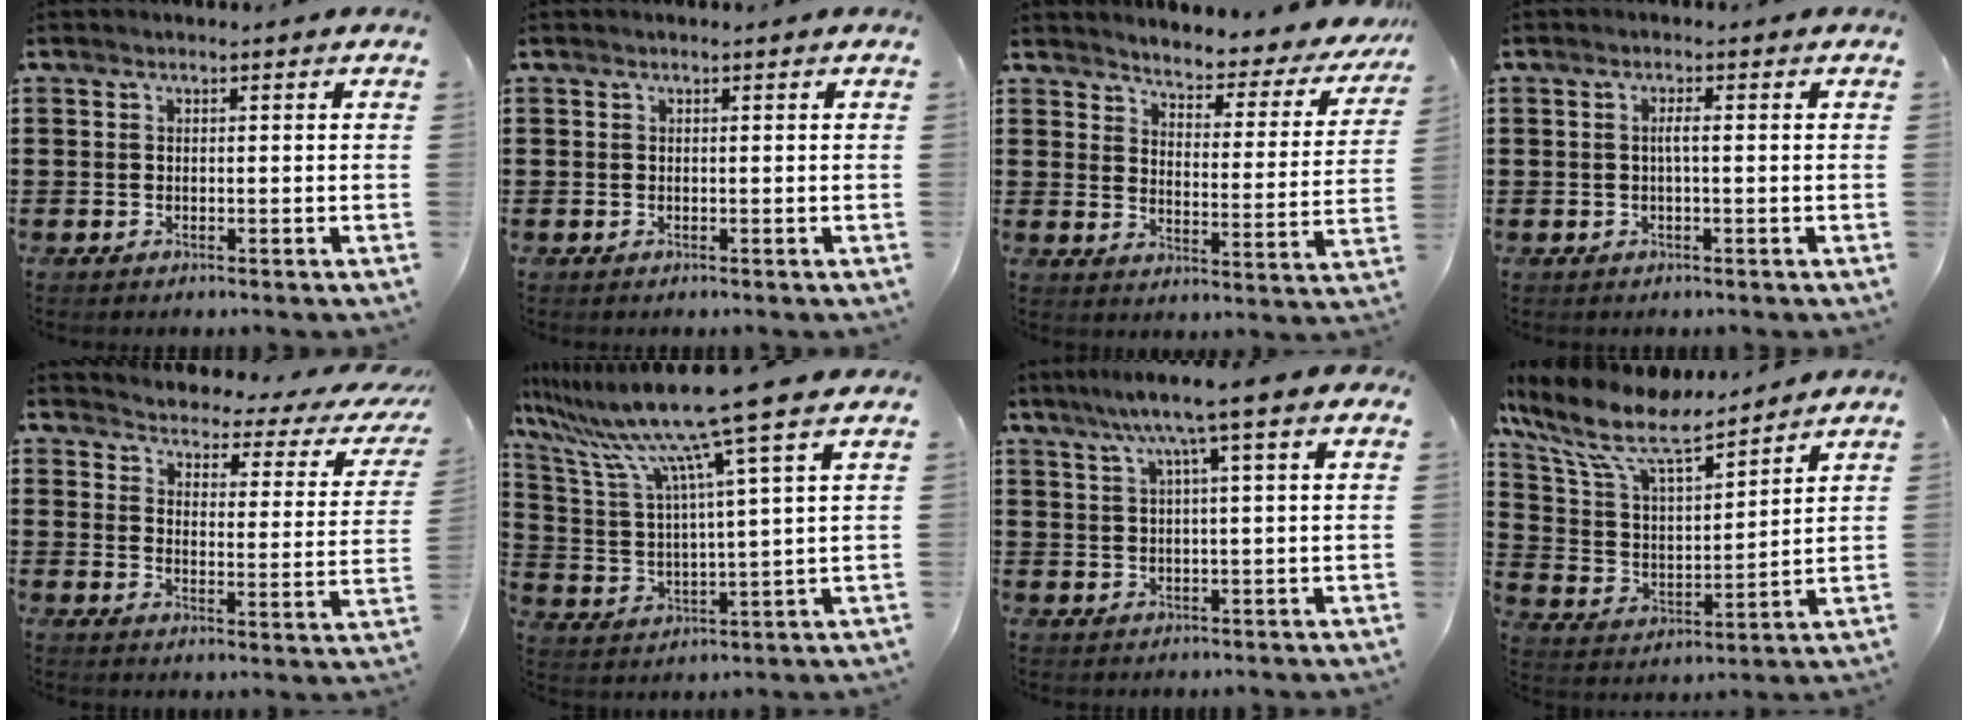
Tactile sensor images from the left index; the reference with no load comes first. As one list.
[{"total": 0.0}, {"total": 3.5, "force": [3.5, 0.4, 0.4], "torque": [-0.024, -0.037, 0.050]}, {"total": 1.6, "force": [-0.1, 0.1, 1.6], "torque": [-0.031, 0.001, -0.004]}, {"total": 2.5, "force": [2.4, 0.3, 0.6], "torque": [-0.034, -0.024, 0.032]}, {"total": 12.4, "force": [9.8, -0.5, 7.5], "torque": [-0.178, -0.057, 0.156]}, {"total": 6.4, "force": [3.5, -0.1, 5.3], "torque": [-0.114, 0.001, 0.056]}, {"total": 10.3, "force": [7.9, 2.6, 6.0], "torque": [-0.156, -0.042, 0.132]}]